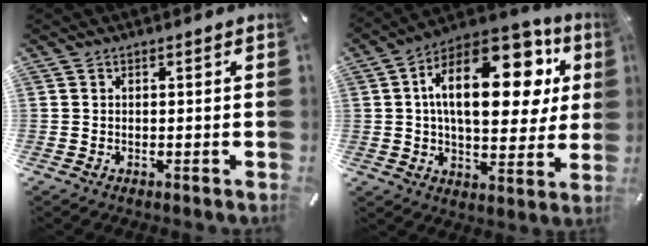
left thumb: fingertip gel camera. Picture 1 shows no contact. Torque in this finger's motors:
{"motor_torque": [2.56, 2.45, 1.63, -1.14, 0.77]}